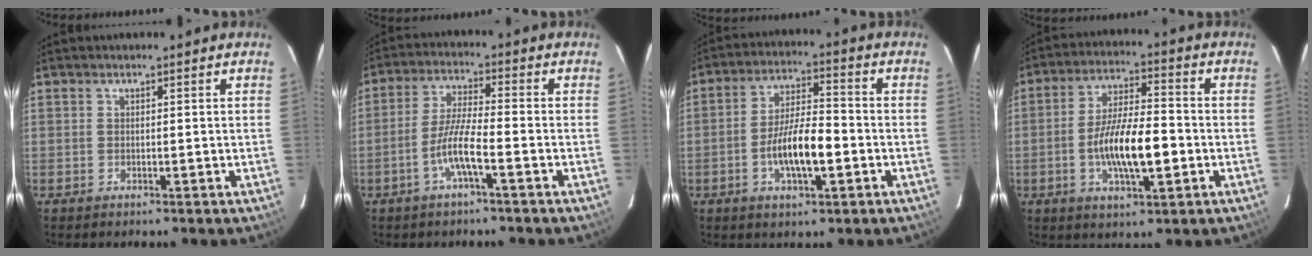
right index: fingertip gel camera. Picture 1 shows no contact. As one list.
[{"total": 6.7, "force": [-3.2, 0.2, 5.8], "torque": [-0.123, 0.004, -0.063]}, {"total": 10.0, "force": [-3.0, 2.9, 9.0], "torque": [-0.175, 0.002, -0.052]}, {"total": 12.1, "force": [-2.9, 3.5, 11.3], "torque": [-0.215, -0.003, -0.050]}]